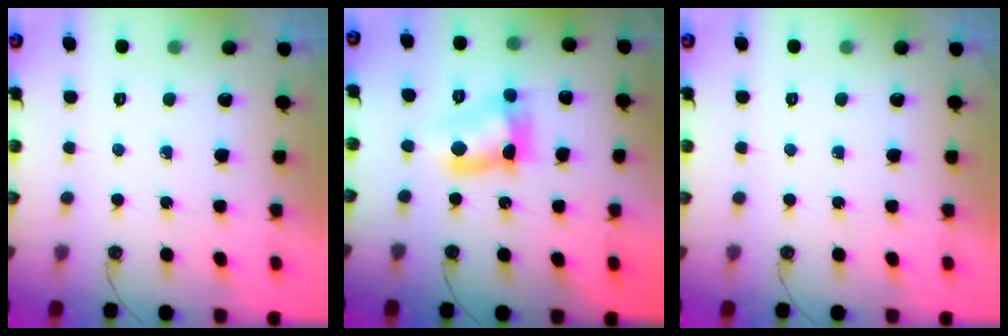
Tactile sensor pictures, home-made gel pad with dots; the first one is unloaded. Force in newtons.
{"total": 11.8, "press": 11.8, "slide": 0.9}
{"total": 0.0}